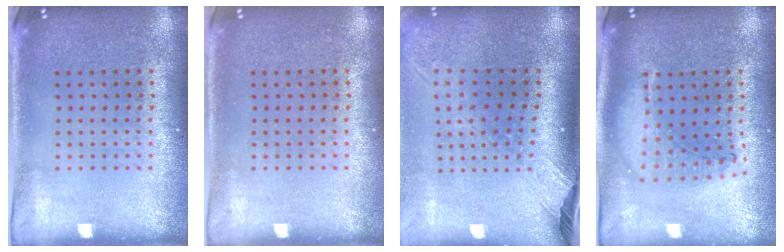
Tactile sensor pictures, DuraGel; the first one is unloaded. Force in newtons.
{"total": 0.0}
{"total": 2.6, "press": 2.0, "slide": 1.7}
{"total": 1.2, "press": 1.1, "slide": 0.3}